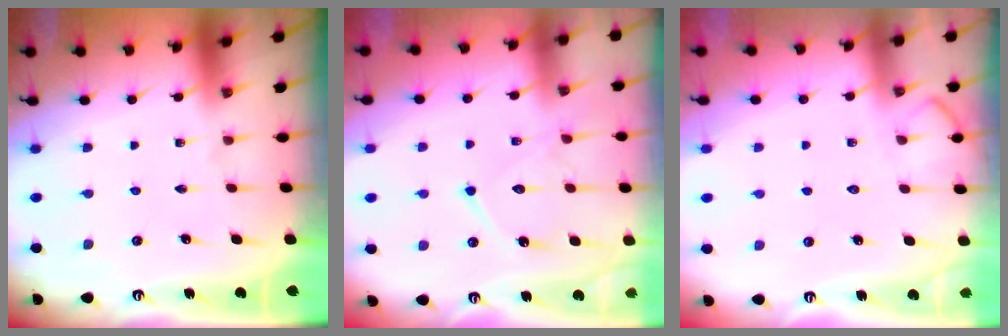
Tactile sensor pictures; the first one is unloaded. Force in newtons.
{"total": 13.3, "press": 13.3, "slide": 1.1}
{"total": 4.6, "press": 4.5, "slide": 0.6}